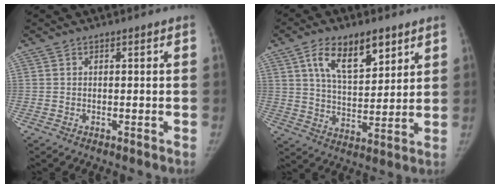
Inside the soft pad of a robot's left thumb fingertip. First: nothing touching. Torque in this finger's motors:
{"motor_torque": [0.80, 0.86, 0.04, -0.13, 0.33]}